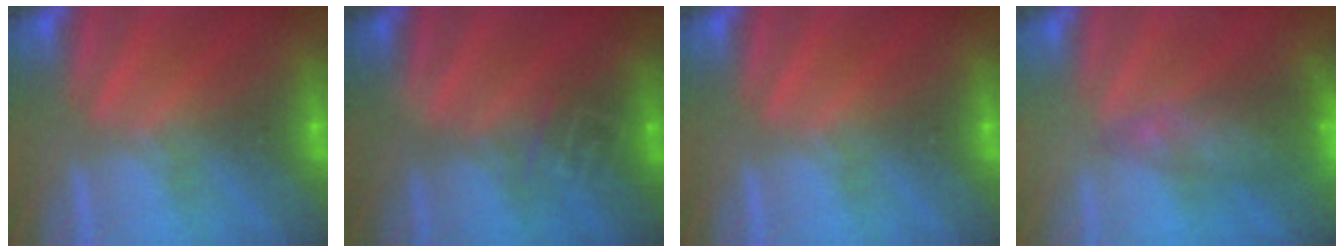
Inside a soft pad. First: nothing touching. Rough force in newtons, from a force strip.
{"total": 2.9}
{"total": 0.0}
{"total": 7.3}